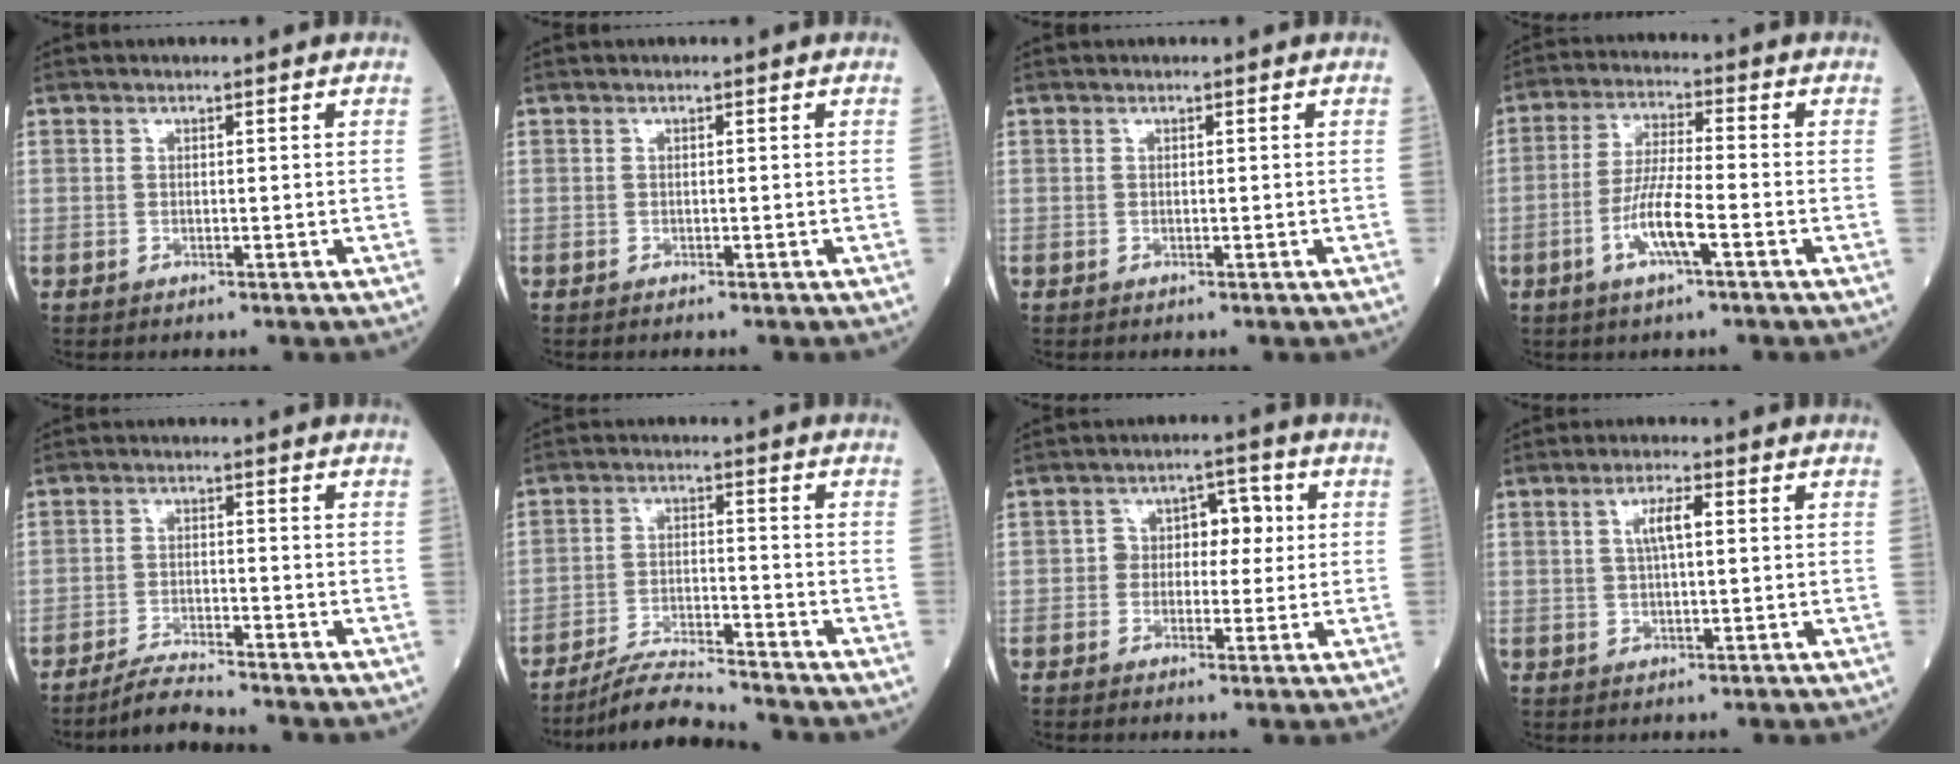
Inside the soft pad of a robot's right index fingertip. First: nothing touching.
{"total": 0.0}
{"total": 0.0}
{"total": 7.6, "force": [-3.0, 0.7, 7.0], "torque": [-0.137, -0.002, -0.061]}
{"total": 4.3, "force": [-4.1, -0.7, 1.1], "torque": [-0.025, -0.020, -0.076]}
{"total": 6.9, "force": [-6.7, -0.7, 1.5], "torque": [-0.030, -0.012, -0.122]}
{"total": 5.7, "force": [0.5, 3.7, 4.4], "torque": [-0.055, 0.026, 0.007]}
{"total": 3.7, "force": [0.9, 0.7, 3.5], "torque": [-0.067, 0.006, 0.017]}